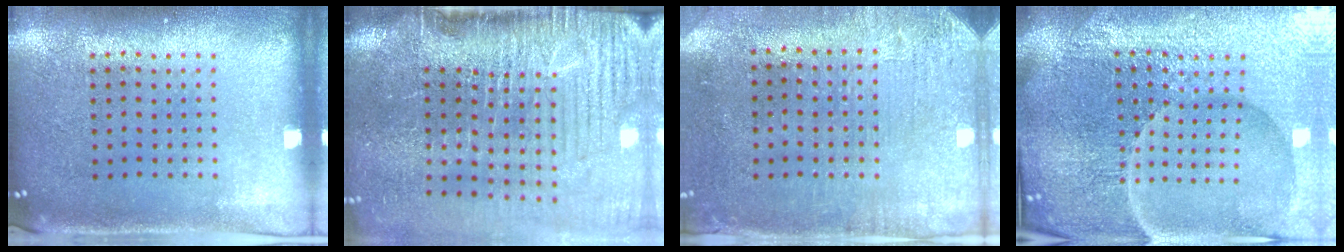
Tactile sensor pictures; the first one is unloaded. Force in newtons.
{"total": 5.1, "press": 4.2, "slide": 2.9}
{"total": 3.1, "press": 2.5, "slide": 1.8}
{"total": 6.0, "press": 5.5, "slide": 2.4}